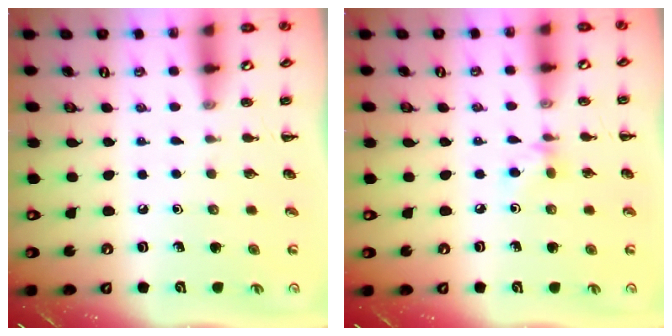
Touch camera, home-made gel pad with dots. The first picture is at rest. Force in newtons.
{"total": 5.5, "press": 5.3, "slide": 1.7}